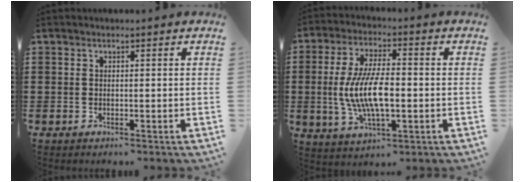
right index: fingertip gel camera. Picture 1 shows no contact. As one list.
[{"total": 10.3, "force": [-1.1, 3.9, 9.5], "torque": [-0.207, -0.008, -0.026]}]